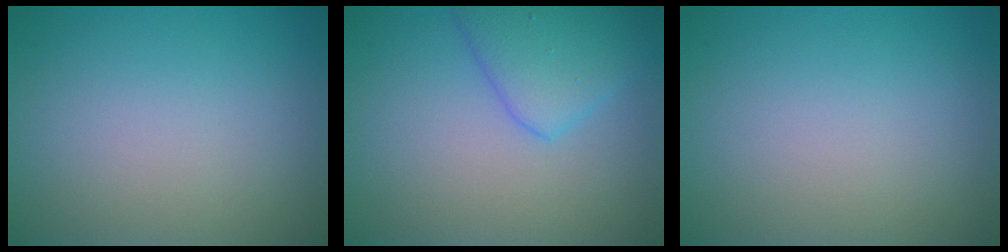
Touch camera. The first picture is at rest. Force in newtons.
{"total": 3.9, "press": 3.9, "slide": 0.2}
{"total": 0.0}